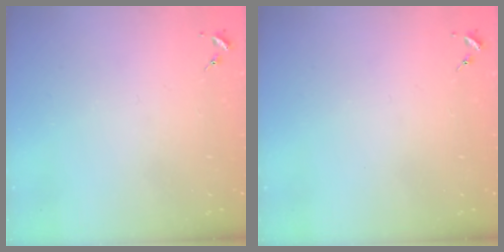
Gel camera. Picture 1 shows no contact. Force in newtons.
{"total": 0.0}